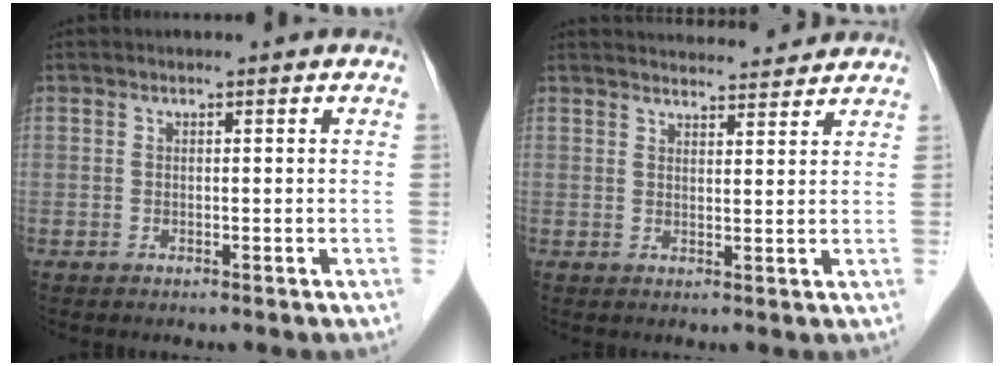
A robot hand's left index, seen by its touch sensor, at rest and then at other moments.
{"total": 9.5, "force": [9.3, 1.1, 1.8], "torque": [-0.019, 0.017, 0.116]}